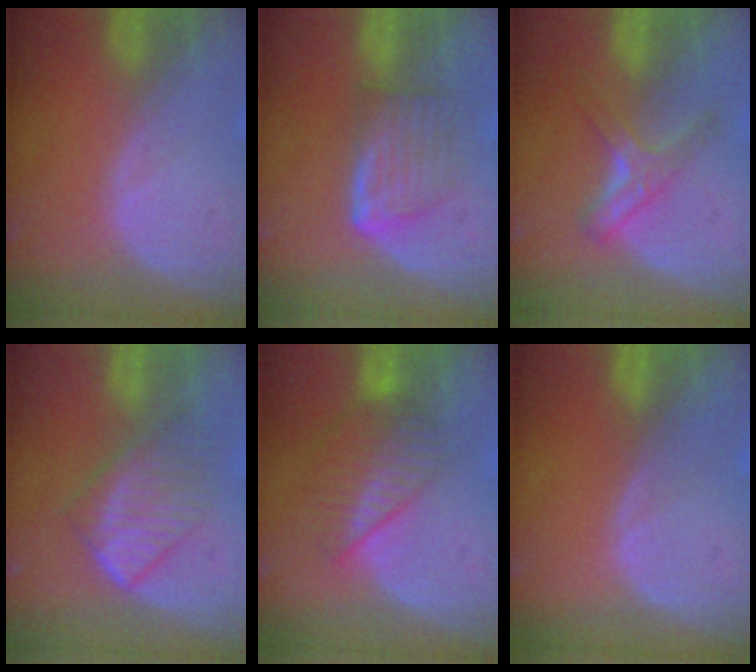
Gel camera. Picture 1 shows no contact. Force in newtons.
{"total": 5.8, "press": 5.3, "slide": 2.4}
{"total": 5.6, "press": 4.9, "slide": 2.6}
{"total": 6.8, "press": 6.1, "slide": 3.0}
{"total": 6.8, "press": 5.9, "slide": 3.4}
{"total": 0.0}